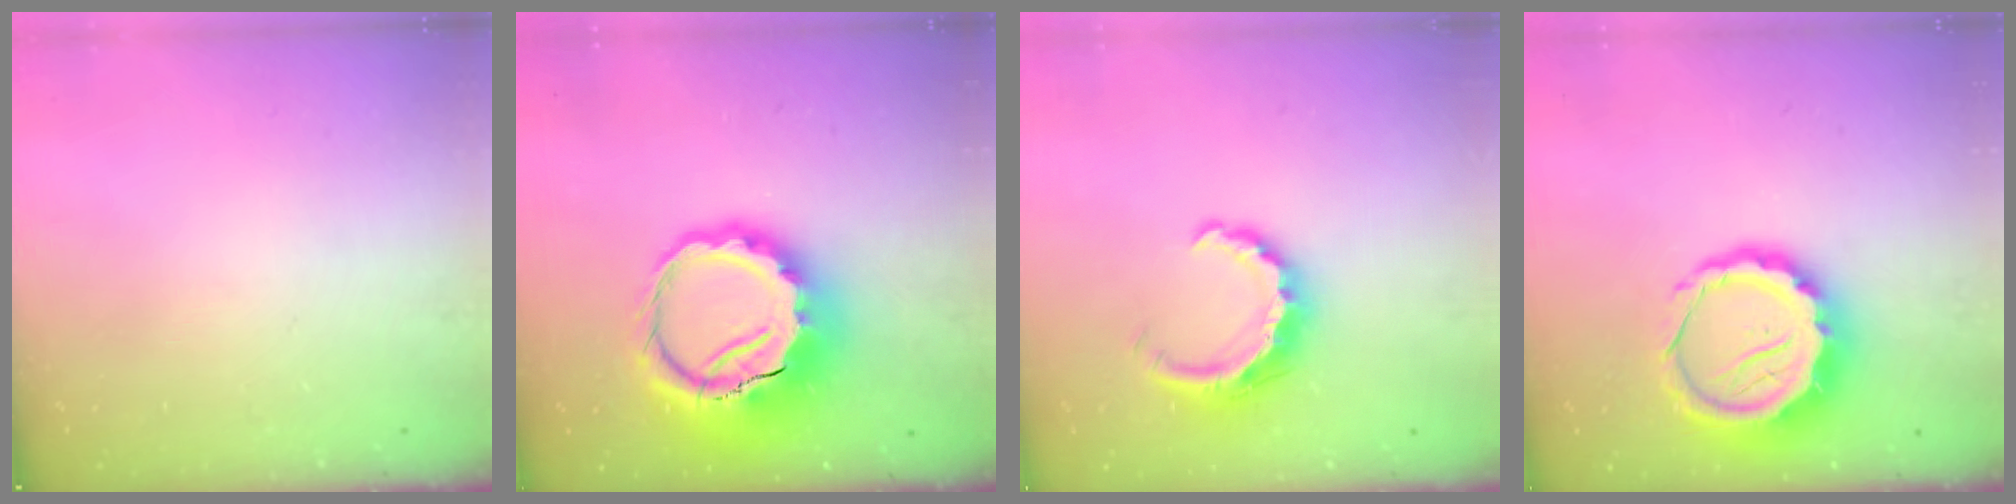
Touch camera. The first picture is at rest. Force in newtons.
{"total": 14.2, "press": 13.9, "slide": 3.1}
{"total": 10.1, "press": 10.0, "slide": 1.5}
{"total": 12.5, "press": 12.1, "slide": 2.9}